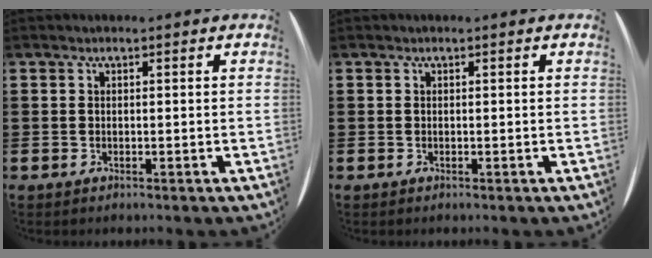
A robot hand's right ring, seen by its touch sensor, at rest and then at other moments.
{"total": 0.0}